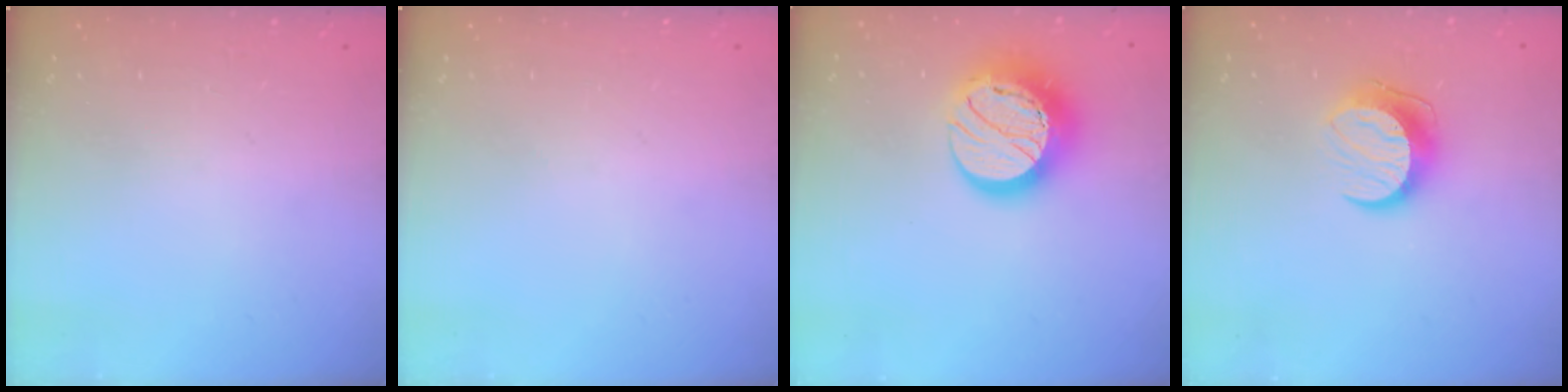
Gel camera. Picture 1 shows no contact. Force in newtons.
{"total": 0.0}
{"total": 17.6, "press": 17.6, "slide": 1.2}
{"total": 10.5, "press": 10.4, "slide": 0.8}